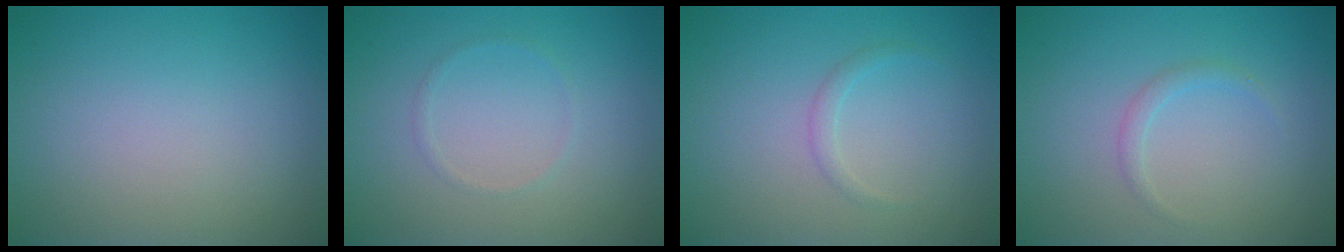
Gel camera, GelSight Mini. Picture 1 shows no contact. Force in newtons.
{"total": 0.6, "press": 0.6, "slide": 0.1}
{"total": 0.9, "press": 0.9, "slide": 0.0}
{"total": 1.0, "press": 1.0, "slide": 0.0}